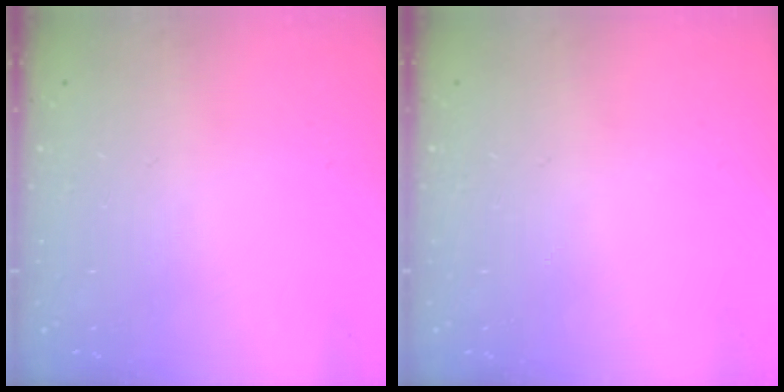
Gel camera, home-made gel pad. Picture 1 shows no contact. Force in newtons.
{"total": 0.0}